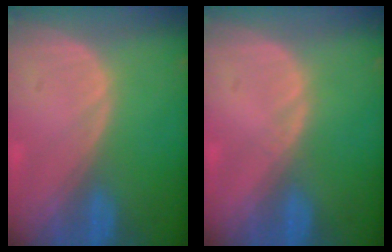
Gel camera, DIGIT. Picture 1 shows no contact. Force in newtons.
{"total": 0.7, "press": 0.5, "slide": 0.4}